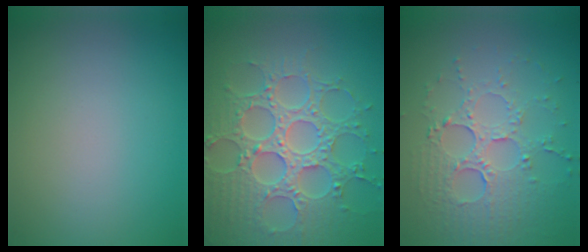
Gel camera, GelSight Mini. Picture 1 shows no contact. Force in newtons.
{"total": 8.1, "press": 6.3, "slide": 5.0}
{"total": 5.5, "press": 3.8, "slide": 4.0}